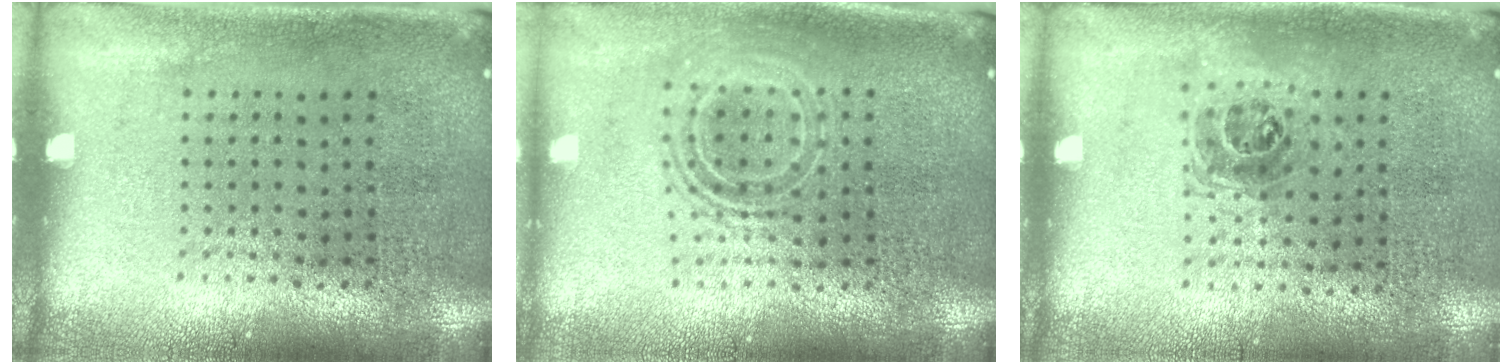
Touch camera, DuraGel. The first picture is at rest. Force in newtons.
{"total": 1.7, "press": 1.4, "slide": 1.1}
{"total": 1.0, "press": 1.0, "slide": 0.4}